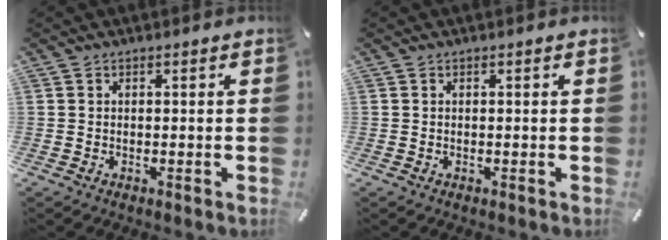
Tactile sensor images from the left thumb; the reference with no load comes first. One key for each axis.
{"total": 0.0}